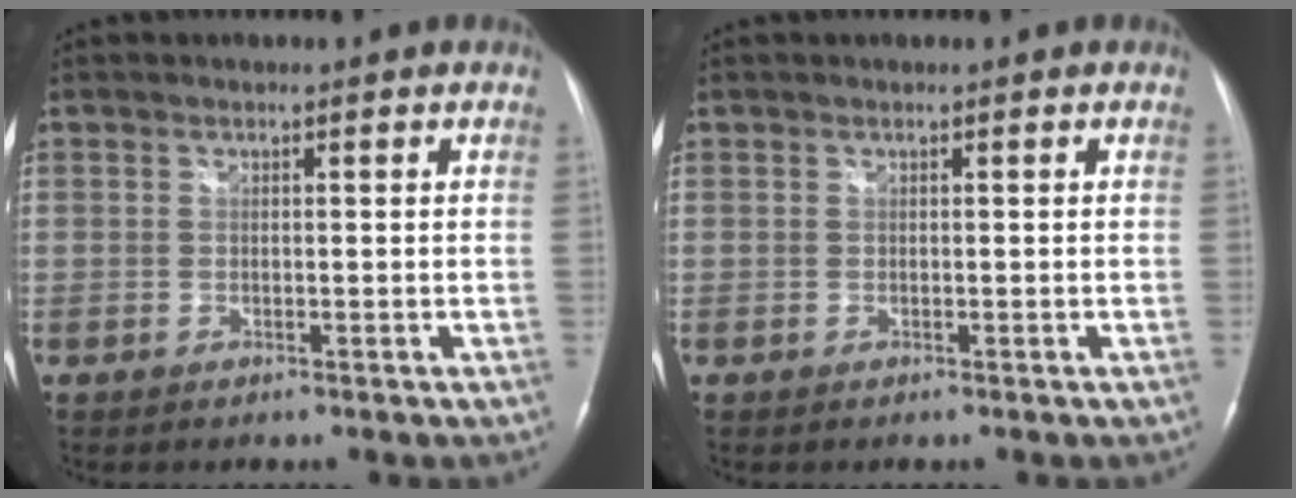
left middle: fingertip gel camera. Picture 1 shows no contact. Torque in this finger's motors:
{"motor_torque": [0.24, -0.19, 0.07, 0.01]}